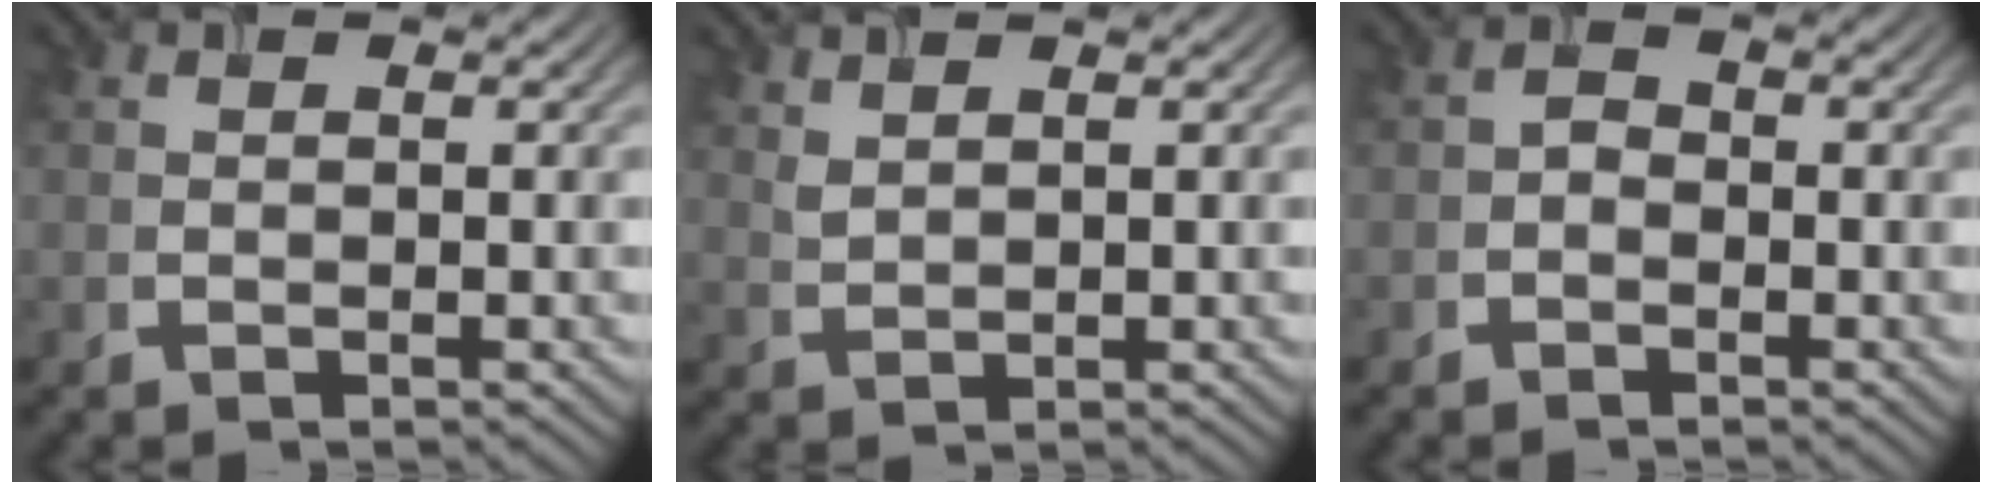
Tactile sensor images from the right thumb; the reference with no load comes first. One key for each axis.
{"total": 1.8, "fx": 1.5, "fy": 0.5, "fz": 0.9, "tx": -0.025, "ty": 0.000, "tz": 0.038}
{"total": 1.3, "fx": -0.7, "fy": 0.9, "fz": 0.6, "tx": -0.010, "ty": 0.005, "tz": -0.019}